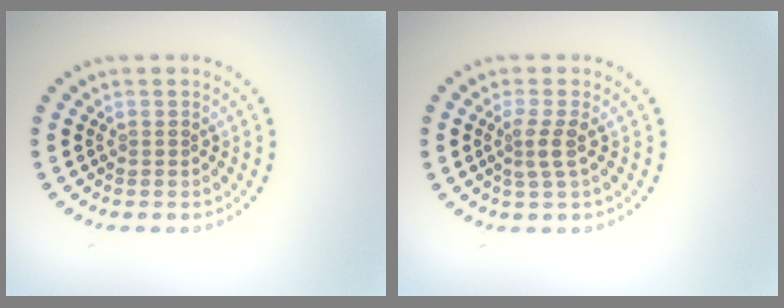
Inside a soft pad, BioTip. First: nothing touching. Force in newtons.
{"total": 2.0, "press": 1.5, "slide": 1.4}